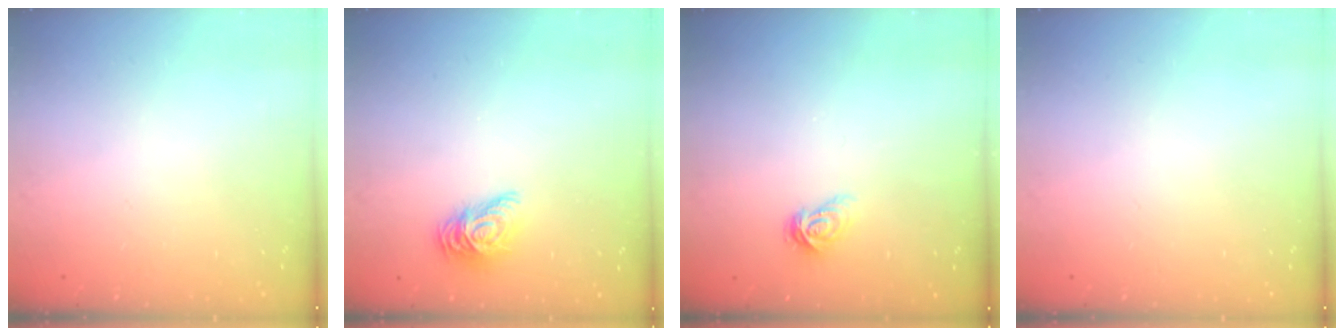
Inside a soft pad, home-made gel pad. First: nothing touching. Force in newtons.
{"total": 10.7, "press": 10.7, "slide": 0.6}
{"total": 4.7, "press": 4.7, "slide": 0.4}
{"total": 0.0}